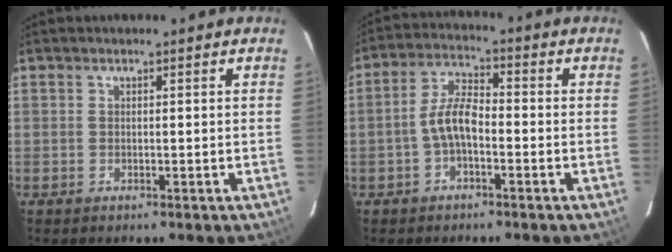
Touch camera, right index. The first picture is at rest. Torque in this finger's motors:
{"motor_torque": [0.87, -0.35, 0.41, 0.12]}